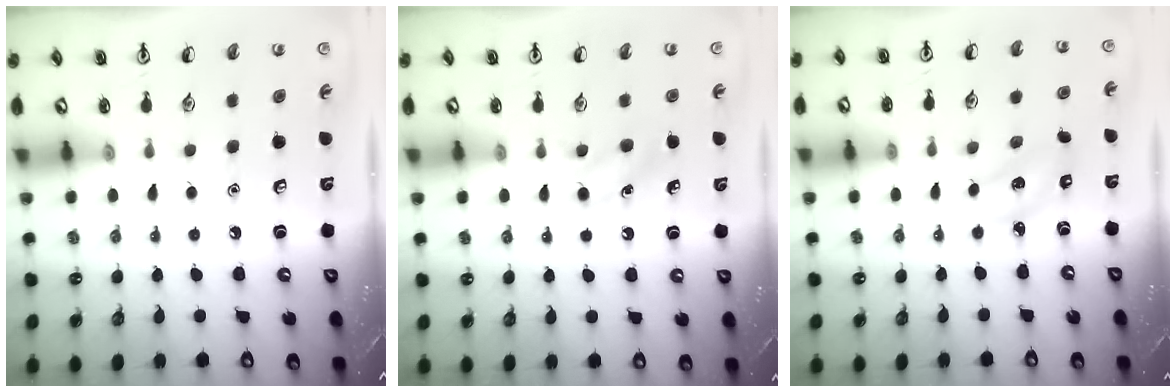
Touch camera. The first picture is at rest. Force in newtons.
{"total": 3.9, "press": 3.7, "slide": 1.2}
{"total": 2.4, "press": 2.3, "slide": 0.5}